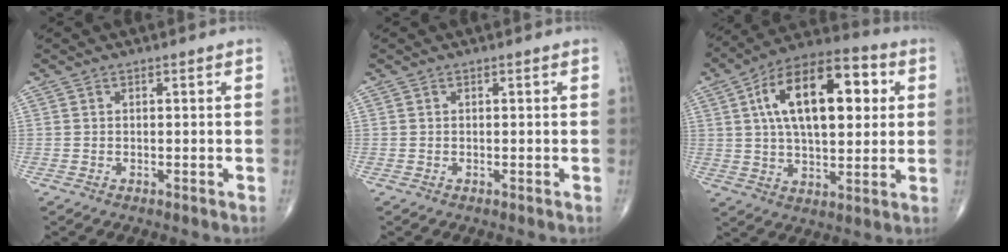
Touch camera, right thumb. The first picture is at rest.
{"total": 0.0}
{"total": 21.0, "force": [5.1, 10.3, 17.6], "torque": [-0.264, 0.014, 0.073]}